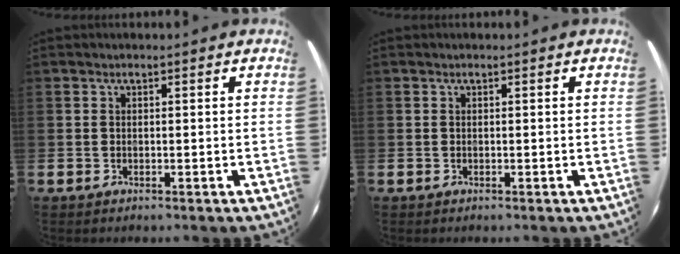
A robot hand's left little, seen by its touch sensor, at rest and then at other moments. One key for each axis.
{"total": 0.0}